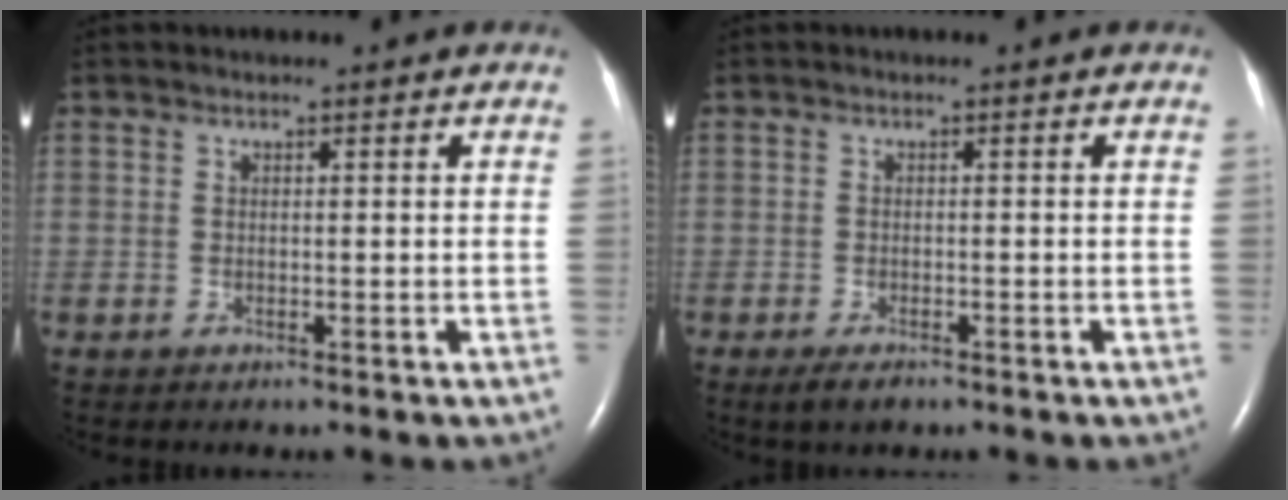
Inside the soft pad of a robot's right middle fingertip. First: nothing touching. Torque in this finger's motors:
{"motor_torque": [0.41, -0.34, 0.12, 0.02]}